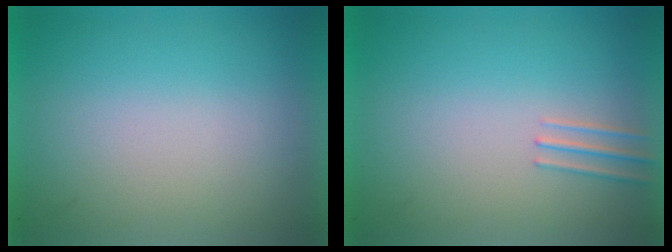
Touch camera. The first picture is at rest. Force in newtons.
{"total": 1.0}